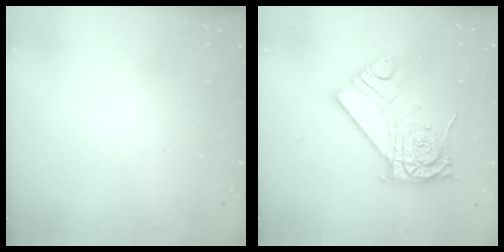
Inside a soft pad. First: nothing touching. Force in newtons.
{"total": 14.9, "press": 14.8, "slide": 1.1}